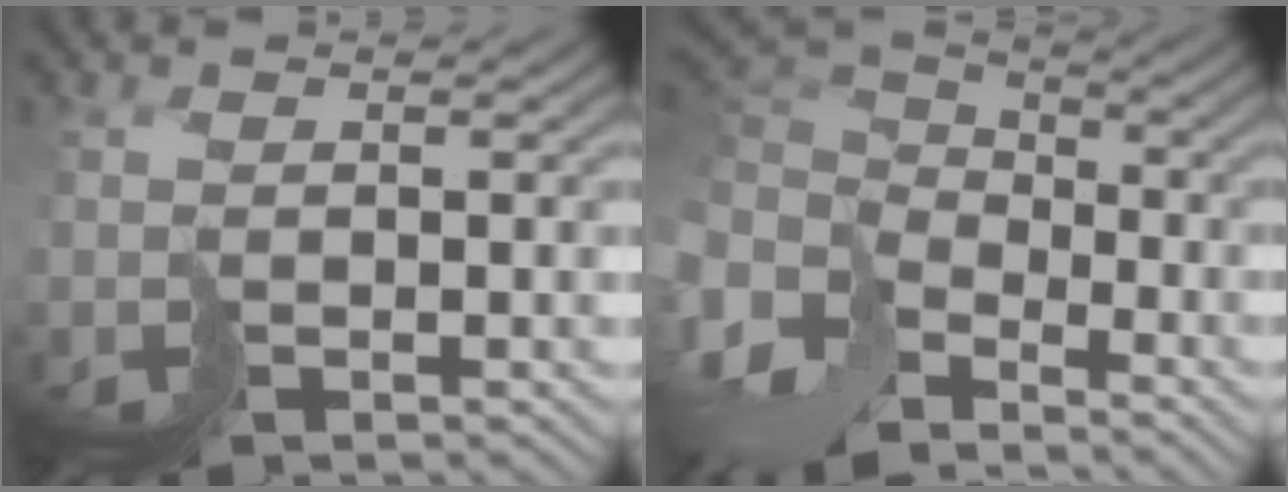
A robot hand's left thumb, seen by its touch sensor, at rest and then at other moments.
{"total": 9.9, "force": [-3.1, 7.4, 5.8], "torque": [-0.174, -0.006, -0.062]}